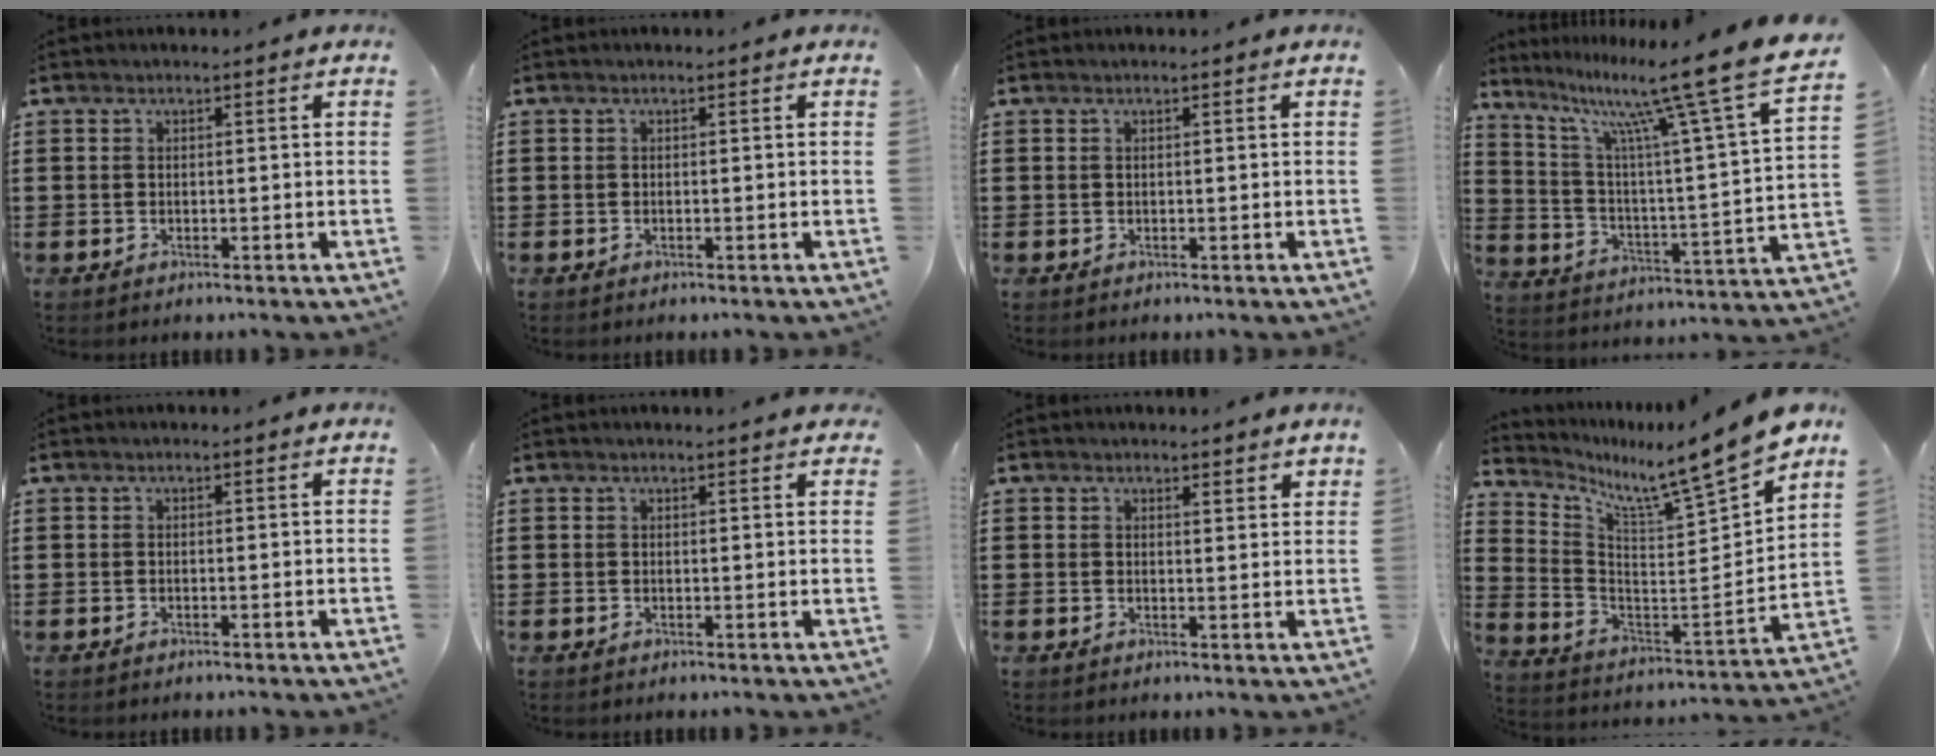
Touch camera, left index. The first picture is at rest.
{"total": 0.0}
{"total": 0.0}
{"total": 13.9, "force": [10.5, 0.2, 9.2], "torque": [-0.181, -0.076, 0.158]}
{"total": 0.0}
{"total": 1.2, "force": [1.1, 0.0, 0.4], "torque": [-0.010, 0.000, 0.021]}
{"total": 1.8, "force": [1.8, 0.4, 0.3], "torque": [-0.002, -0.002, 0.034]}
{"total": 9.0, "force": [8.5, -1.2, 2.6], "torque": [-0.076, -0.086, 0.129]}